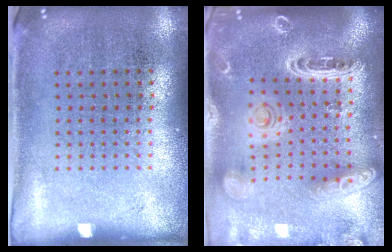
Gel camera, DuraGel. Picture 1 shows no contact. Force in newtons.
{"total": 2.5, "press": 2.3, "slide": 1.2}